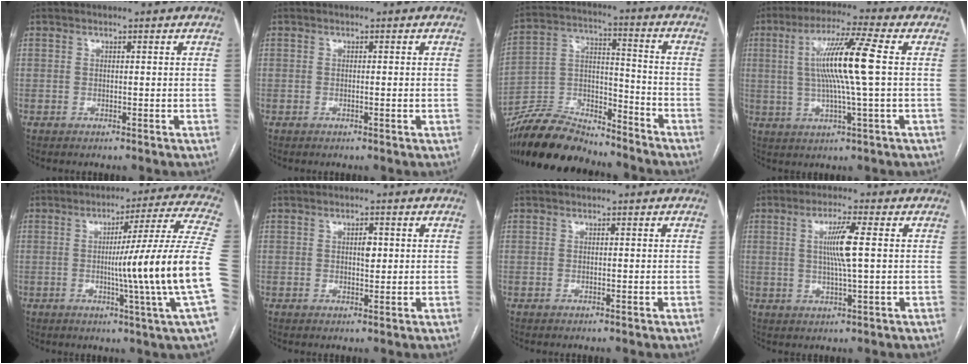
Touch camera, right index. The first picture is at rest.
{"total": 0.7, "force": [-0.2, -0.1, 0.6], "torque": [-0.009, 0.000, -0.001]}
{"total": 15.9, "force": [-14.6, 3.8, 4.8], "torque": [-0.090, 0.020, -0.264]}
{"total": 11.5, "force": [1.2, -0.7, 11.5], "torque": [-0.218, 0.006, 0.021]}
{"total": 18.8, "force": [-2.9, -3.3, 18.3], "torque": [-0.226, -0.006, -0.056]}
{"total": 2.0, "force": [0.4, 0.9, 1.7], "torque": [-0.027, 0.001, 0.007]}
{"total": 0.0}
{"total": 6.0, "force": [0.9, -0.3, 5.9], "torque": [-0.112, -0.002, 0.018]}